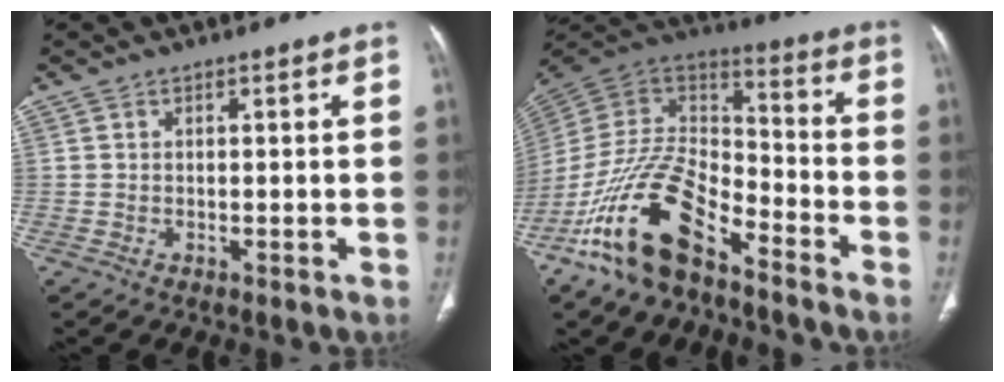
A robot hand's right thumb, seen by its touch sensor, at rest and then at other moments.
{"total": 19.1, "force": [-11.9, 8.3, 12.4], "torque": [-0.216, 0.080, -0.222]}